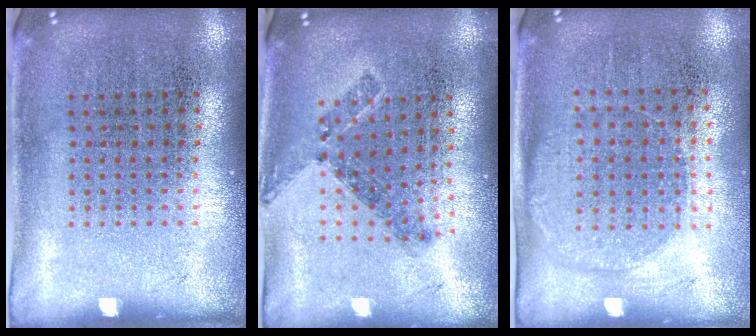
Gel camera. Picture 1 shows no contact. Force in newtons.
{"total": 0.7, "press": 0.6, "slide": 0.3}
{"total": 1.3, "press": 1.2, "slide": 0.5}